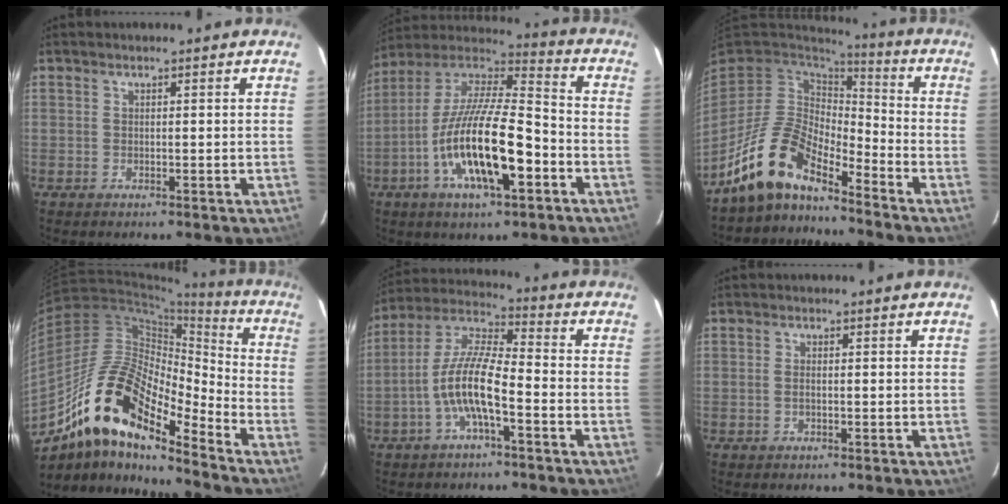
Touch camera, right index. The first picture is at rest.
{"total": 20.1, "force": [-7.3, 6.3, 17.7], "torque": [-0.334, -0.020, -0.137]}
{"total": 12.5, "force": [-10.3, 4.2, 5.7], "torque": [-0.115, 0.006, -0.203]}
{"total": 18.8, "force": [-13.3, 5.8, 12.0], "torque": [-0.203, -0.006, -0.264]}
{"total": 10.3, "force": [-4.1, 2.4, 9.2], "torque": [-0.196, 0.007, -0.080]}
{"total": 1.0, "force": [-0.2, 0.4, 0.9], "torque": [-0.021, 0.000, -0.005]}